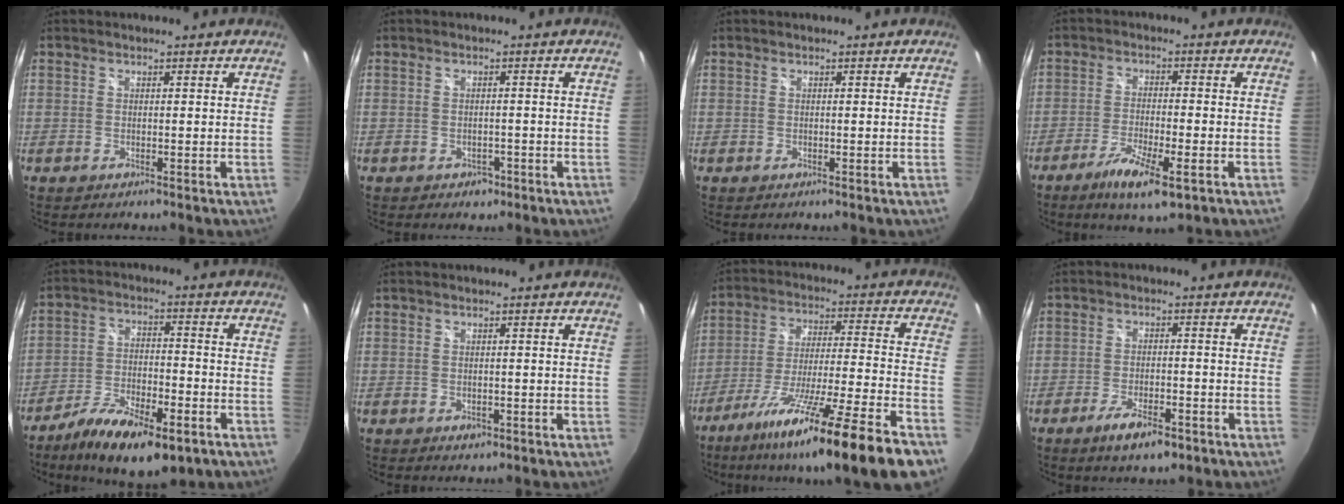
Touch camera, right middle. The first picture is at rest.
{"total": 2.5, "force": [-1.3, 1.9, 0.8], "torque": [-0.018, -0.002, -0.014]}
{"total": 0.0}
{"total": 8.6, "force": [-4.9, 1.8, 6.8], "torque": [-0.146, -0.020, -0.086]}
{"total": 16.5, "force": [-10.7, 6.0, 11.0], "torque": [-0.204, -0.030, -0.171]}
{"total": 1.6, "force": [-0.7, 1.2, 0.7], "torque": [-0.011, -0.004, -0.009]}
{"total": 22.6, "force": [-16.3, -0.8, 15.7], "torque": [-0.266, -0.065, -0.262]}
{"total": 6.8, "force": [-4.3, 2.3, 4.7], "torque": [-0.102, -0.010, -0.068]}